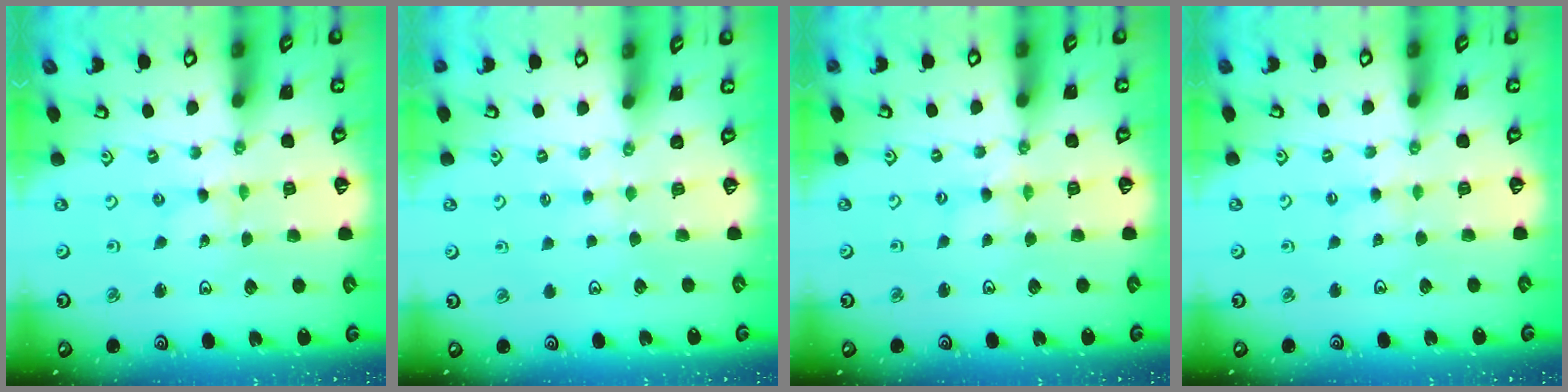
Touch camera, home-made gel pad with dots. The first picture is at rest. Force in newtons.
{"total": 1.5, "press": 1.5, "slide": 0.4}
{"total": 1.8, "press": 1.8, "slide": 0.3}
{"total": 1.5, "press": 1.5, "slide": 0.3}